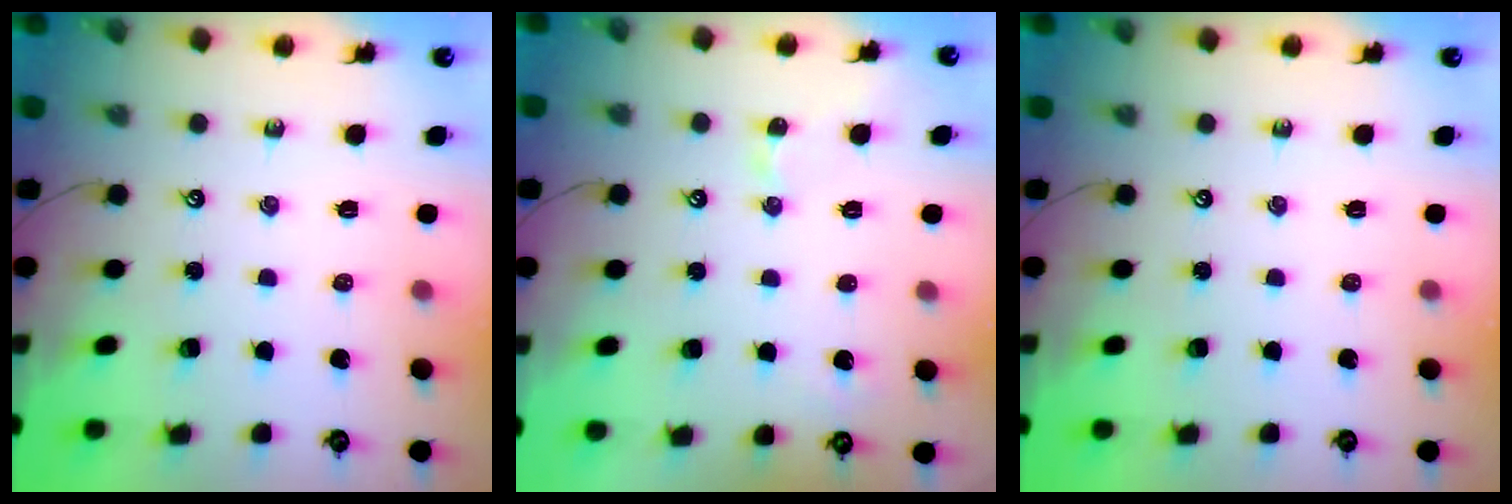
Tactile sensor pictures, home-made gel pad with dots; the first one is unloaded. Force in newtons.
{"total": 2.6, "press": 2.6, "slide": 0.1}
{"total": 0.0}